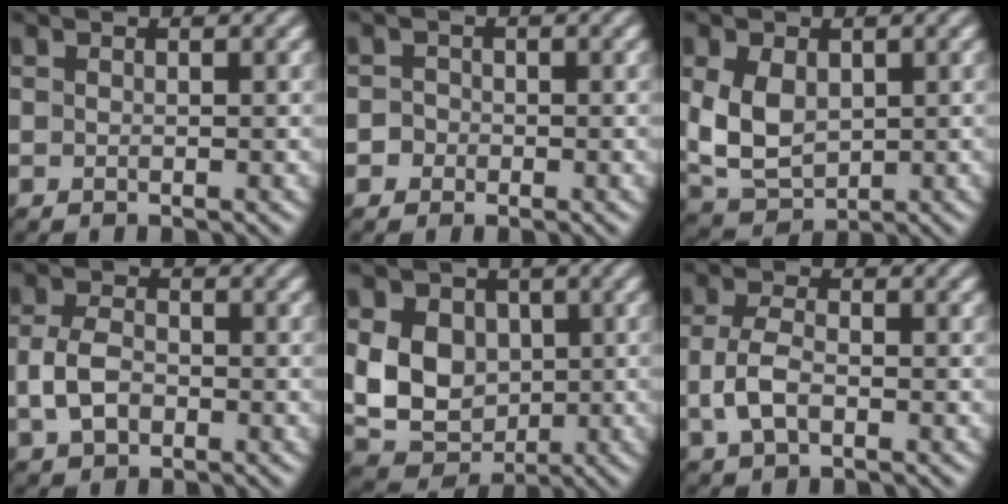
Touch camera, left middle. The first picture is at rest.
{"total": 1.2, "force": [-0.3, 1.1, 0.2], "torque": [0.009, 0.000, -0.013]}
{"total": 5.2, "force": [0.6, 3.6, 3.7], "torque": [-0.084, -0.002, 0.016]}
{"total": 3.5, "force": [-0.7, 2.5, 2.4], "torque": [-0.052, 0.001, -0.017]}
{"total": 7.2, "force": [0.6, 5.7, 4.4], "torque": [-0.092, -0.004, 0.006]}
{"total": 3.1, "force": [-0.7, 1.8, 2.5], "torque": [-0.055, 0.002, -0.018]}